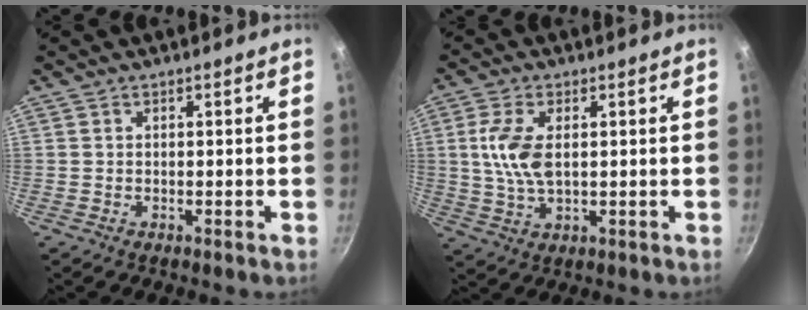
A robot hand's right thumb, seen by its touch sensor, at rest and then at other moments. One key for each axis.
{"total": 8.3, "fx": 1.2, "fy": 4.2, "fz": 7.0, "tx": -0.141, "ty": 0.000, "tz": 0.024}